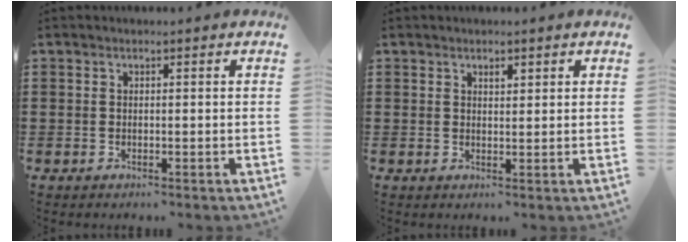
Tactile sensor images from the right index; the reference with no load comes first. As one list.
[{"total": 1.0, "force": [0.8, 0.4, 0.4], "torque": [-0.009, 0.001, 0.013]}]